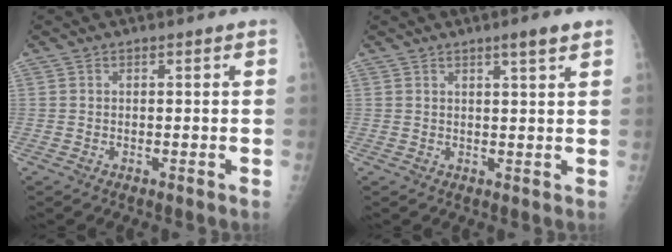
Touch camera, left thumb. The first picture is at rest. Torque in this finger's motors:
{"motor_torque": [0.41, 0.12, 0.23, -0.06, 0.07]}